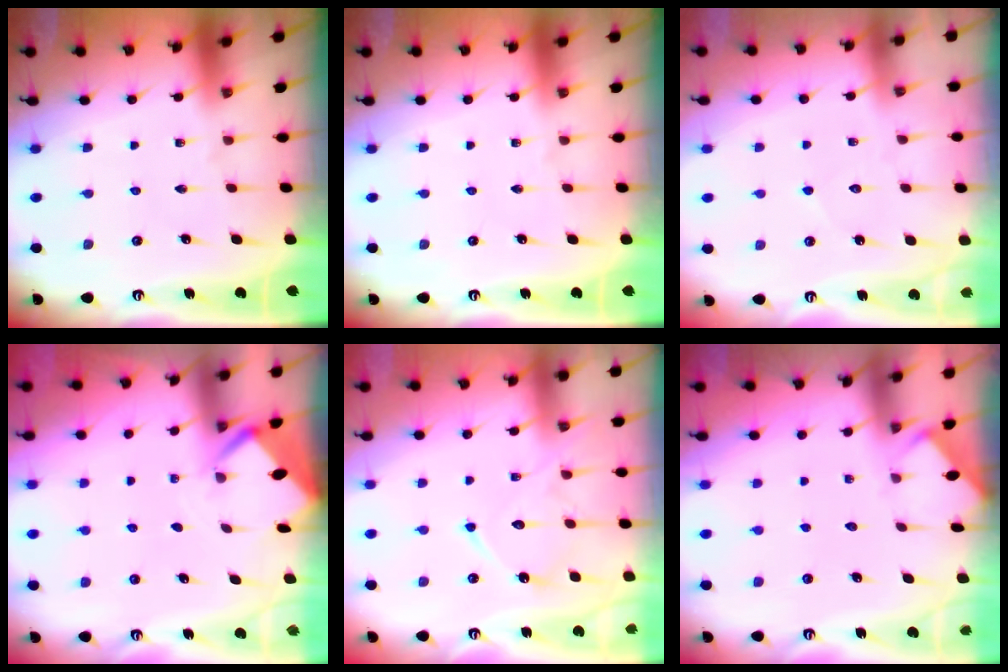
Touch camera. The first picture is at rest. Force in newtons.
{"total": 0.0}
{"total": 3.6, "press": 3.5, "slide": 0.3}
{"total": 2.8, "press": 2.8, "slide": 0.2}
{"total": 12.8, "press": 12.8, "slide": 1.2}
{"total": 1.7, "press": 1.7, "slide": 0.3}